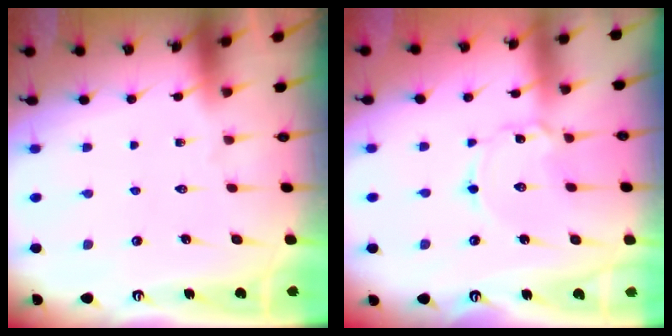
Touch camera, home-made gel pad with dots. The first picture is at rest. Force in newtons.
{"total": 2.4, "press": 2.4, "slide": 0.1}